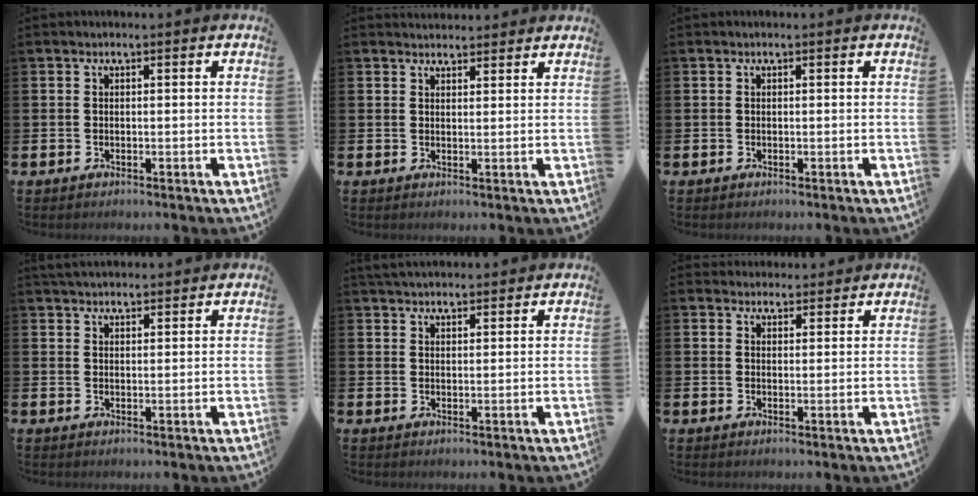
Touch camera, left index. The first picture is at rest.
{"total": 2.5, "force": [2.4, 0.6, -0.1], "torque": [0.009, -0.012, 0.043]}
{"total": 0.0}
{"total": 3.2, "force": [3.1, 0.5, 0.4], "torque": [-0.012, -0.011, 0.057]}
{"total": 3.1, "force": [3.1, 0.5, 0.5], "torque": [-0.014, -0.011, 0.057]}
{"total": 2.9, "force": [2.7, 0.8, -0.3], "torque": [0.010, -0.014, 0.048]}